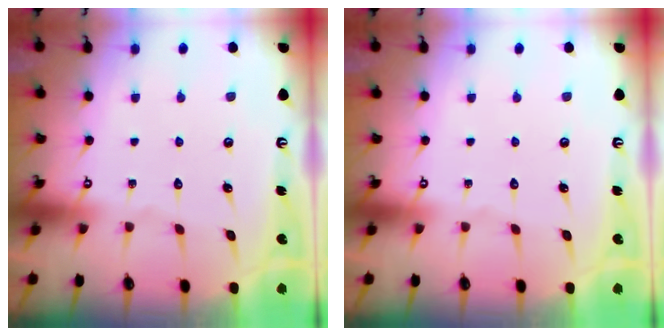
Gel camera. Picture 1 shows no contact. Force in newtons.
{"total": 0.0}